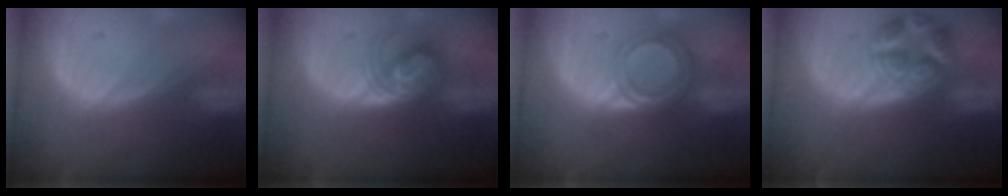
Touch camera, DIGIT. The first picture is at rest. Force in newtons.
{"total": 5.7, "press": 5.5, "slide": 1.5}
{"total": 6.2, "press": 5.3, "slide": 3.3}
{"total": 7.7, "press": 6.8, "slide": 3.5}